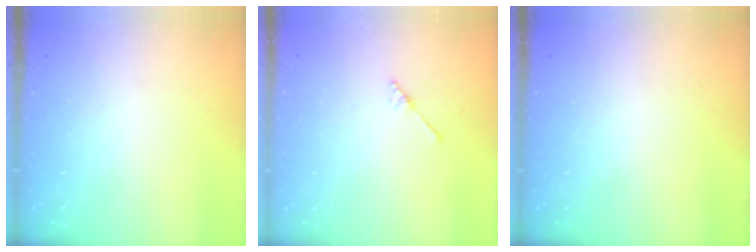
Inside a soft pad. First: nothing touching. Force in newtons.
{"total": 1.9, "press": 1.8, "slide": 0.3}
{"total": 0.0}